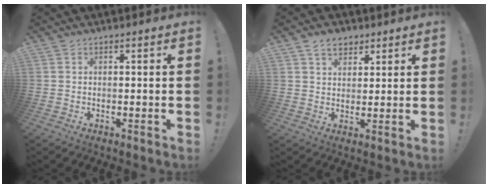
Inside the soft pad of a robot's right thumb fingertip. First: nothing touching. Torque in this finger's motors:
{"motor_torque": [0.10, 0.40, 0.38, 0.19, 0.00]}